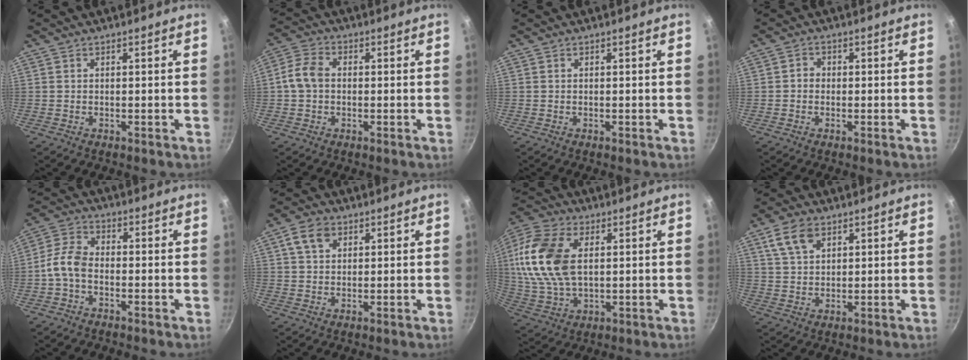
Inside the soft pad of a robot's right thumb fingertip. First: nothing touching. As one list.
[{"total": 5.8, "force": [-0.1, 4.4, 3.8], "torque": [-0.069, 0.018, -0.015]}, {"total": 0.0}, {"total": 1.8, "force": [-0.3, 1.6, 0.8], "torque": [-0.008, 0.008, -0.008]}, {"total": 5.8, "force": [-1.8, 3.6, 4.1], "torque": [-0.086, 0.032, -0.048]}, {"total": 5.5, "force": [2.4, 3.8, 3.2], "torque": [-0.049, 0.002, 0.041]}, {"total": 18.3, "force": [3.6, 11.2, 13.9], "torque": [-0.281, 0.003, 0.068]}, {"total": 6.8, "force": [3.7, 4.0, 4.2], "torque": [-0.070, -0.005, 0.073]}]